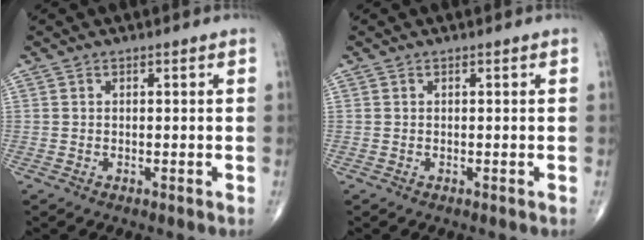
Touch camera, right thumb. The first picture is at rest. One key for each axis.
{"total": 0.0}